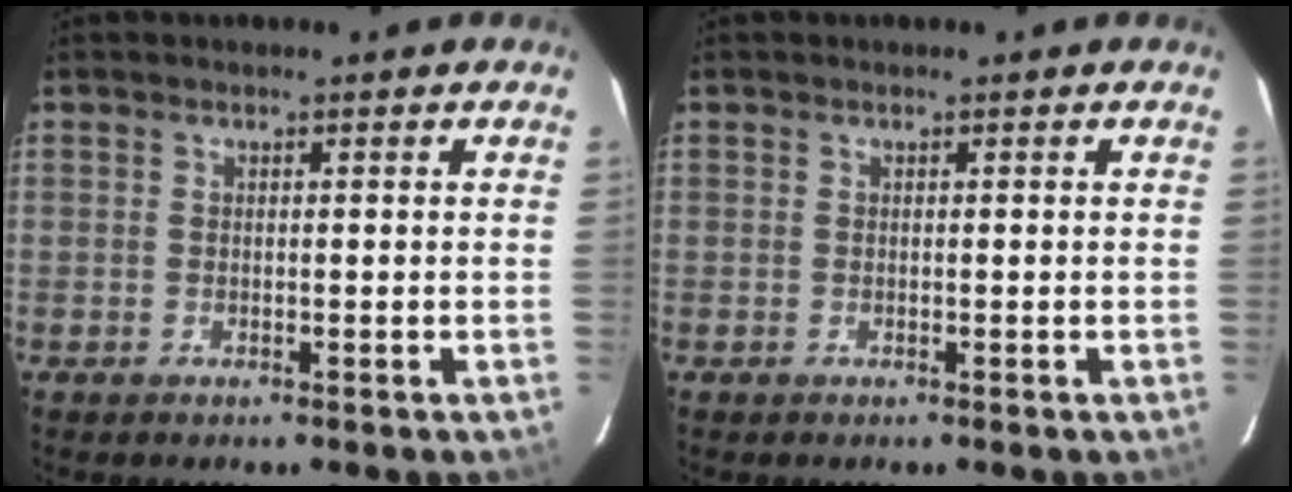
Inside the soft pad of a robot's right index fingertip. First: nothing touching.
{"total": 0.0}